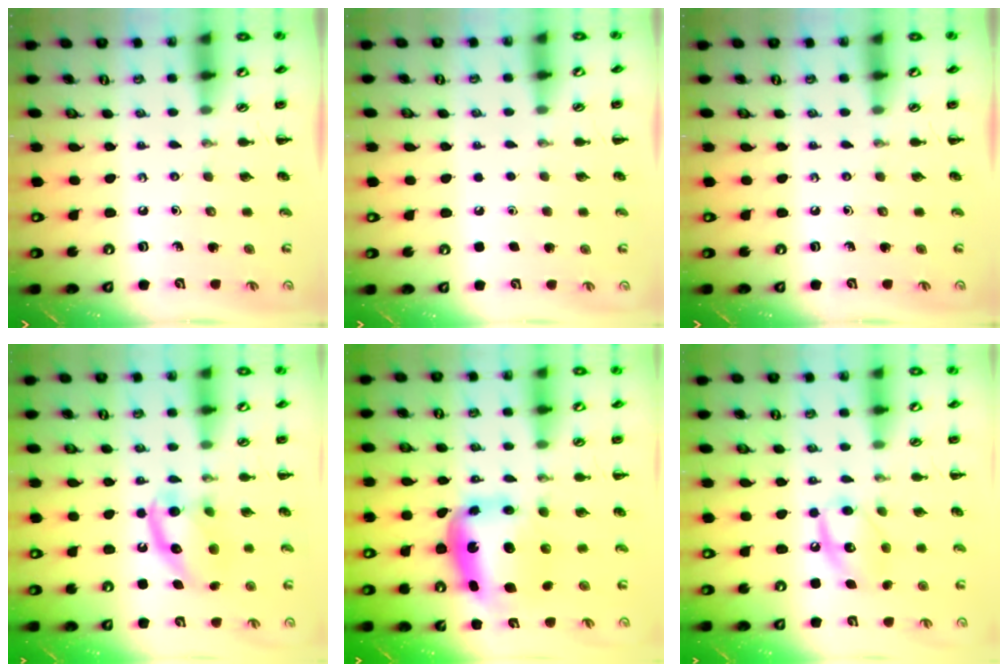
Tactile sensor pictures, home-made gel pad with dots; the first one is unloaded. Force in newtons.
{"total": 1.6, "press": 1.6, "slide": 0.1}
{"total": 0.0}
{"total": 13.5, "press": 13.3, "slide": 1.9}
{"total": 7.0, "press": 6.7, "slide": 2.2}
{"total": 11.4, "press": 11.3, "slide": 1.6}